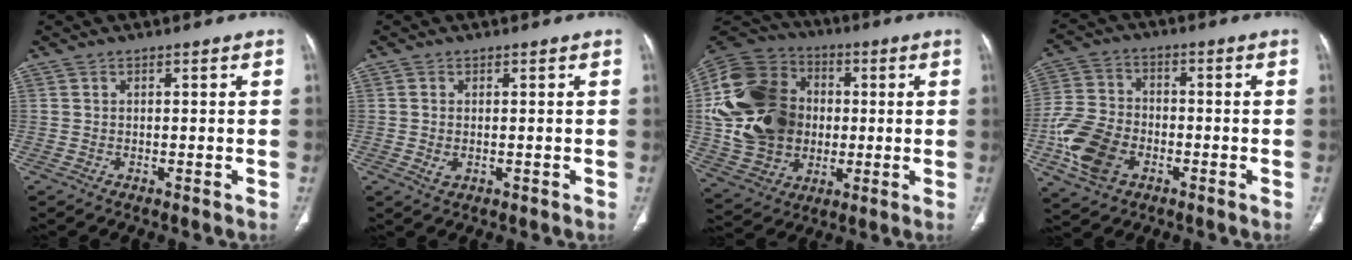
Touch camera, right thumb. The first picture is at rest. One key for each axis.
{"total": 2.1, "fx": -0.3, "fy": 1.3, "fz": 1.6, "tx": -0.038, "ty": -0.002, "tz": -0.002}
{"total": 25.5, "fx": 0.9, "fy": 19.8, "fz": 16.0, "tx": -0.318, "ty": 0.017, "tz": 0.027}
{"total": 12.8, "fx": -4.4, "fy": 9.0, "fz": 8.0, "tx": -0.157, "ty": 0.016, "tz": -0.085}